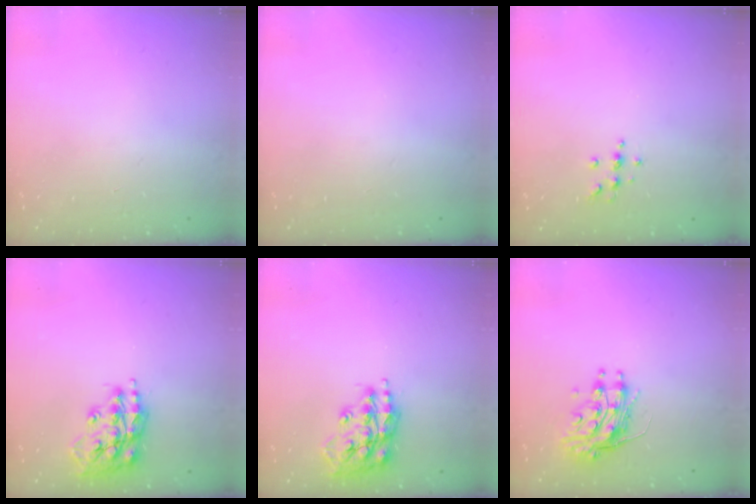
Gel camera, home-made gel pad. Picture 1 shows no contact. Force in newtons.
{"total": 0.0}
{"total": 6.1, "press": 6.1, "slide": 0.6}
{"total": 15.3, "press": 15.2, "slide": 1.4}
{"total": 15.3, "press": 15.2, "slide": 1.4}
{"total": 10.3, "press": 10.3, "slide": 0.3}